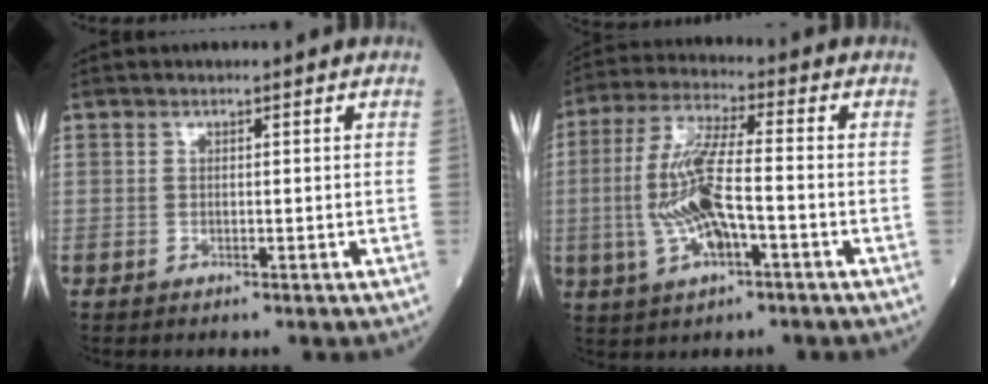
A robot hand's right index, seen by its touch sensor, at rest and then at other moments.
{"total": 11.1, "force": [-2.1, 2.3, 10.6], "torque": [-0.229, 0.001, -0.038]}